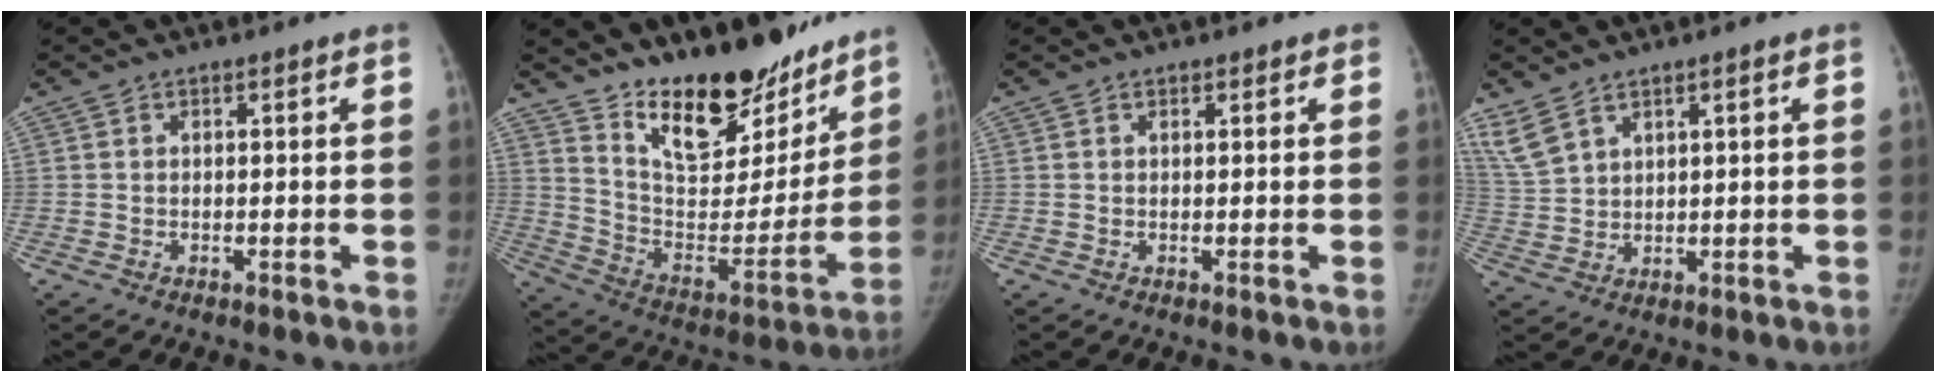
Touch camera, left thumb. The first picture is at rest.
{"total": 23.0, "force": [17.7, 9.2, 11.4], "torque": [-0.119, -0.116, 0.290]}
{"total": 0.7, "force": [0.5, 0.4, 0.2], "torque": [0.003, -0.002, 0.003]}
{"total": 5.6, "force": [3.9, 2.5, 3.1], "torque": [-0.064, -0.008, 0.092]}